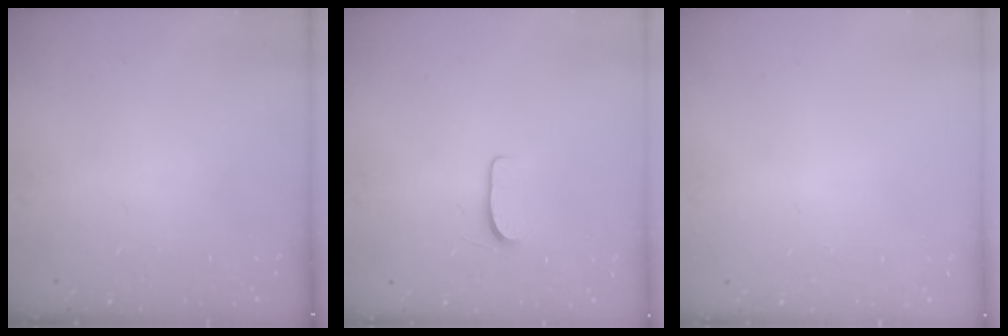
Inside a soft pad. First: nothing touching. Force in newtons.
{"total": 5.0, "press": 5.0, "slide": 0.5}
{"total": 0.0}